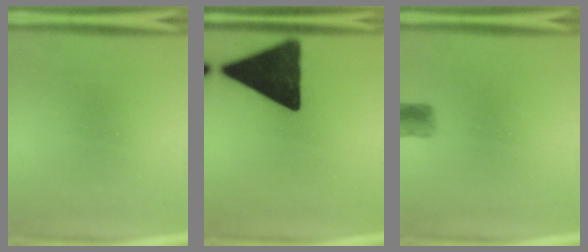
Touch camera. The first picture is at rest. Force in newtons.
{"total": 16.9}
{"total": 2.4}